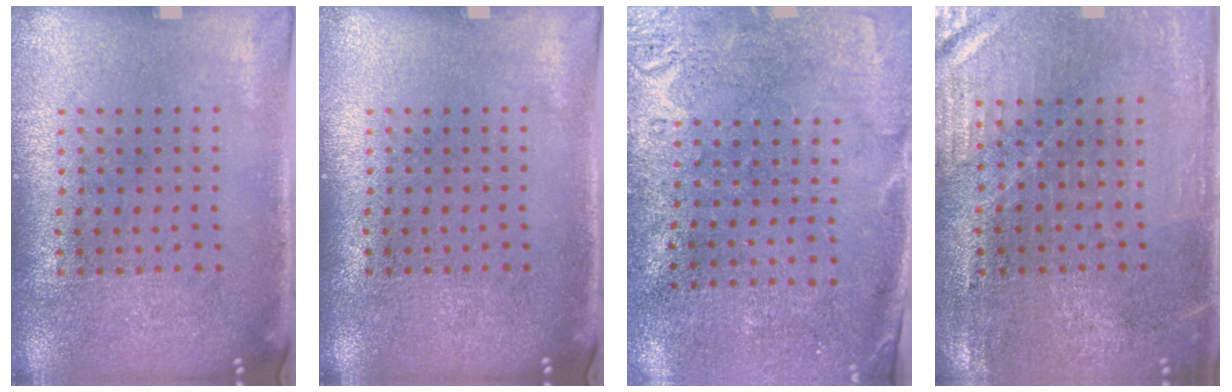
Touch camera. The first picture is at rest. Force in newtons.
{"total": 0.0}
{"total": 2.7, "press": 2.2, "slide": 1.7}
{"total": 0.9, "press": 0.8, "slide": 0.3}